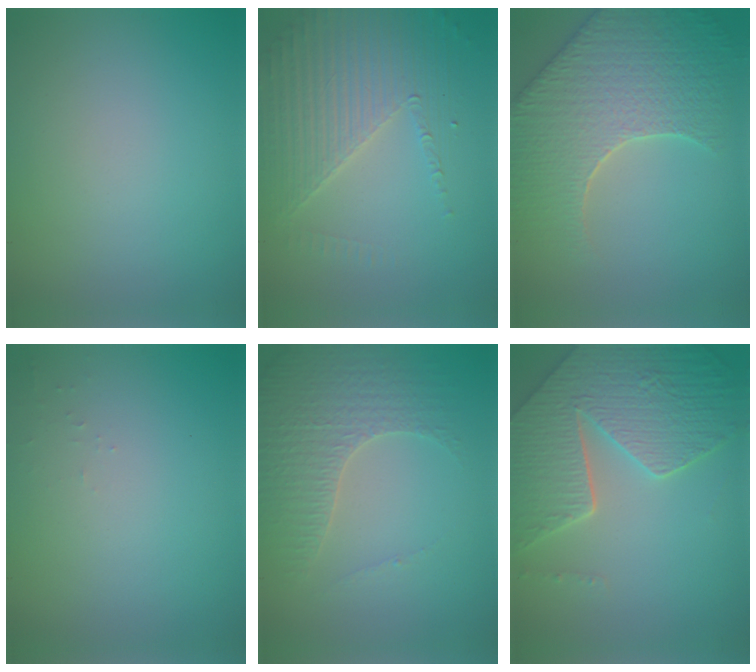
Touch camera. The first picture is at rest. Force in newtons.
{"total": 4.3, "press": 3.8, "slide": 2.1}
{"total": 7.7, "press": 6.1, "slide": 4.6}
{"total": 0.5, "press": 0.5, "slide": 0.2}
{"total": 3.5, "press": 3.4, "slide": 0.6}
{"total": 8.0, "press": 5.8, "slide": 5.5}